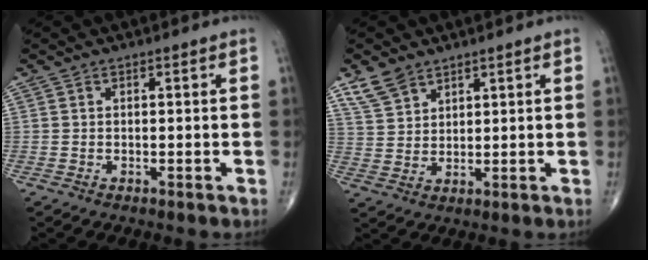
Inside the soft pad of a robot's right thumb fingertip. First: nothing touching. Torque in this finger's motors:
{"motor_torque": [-0.02, 0.03, 0.57, 0.58, 0.00]}